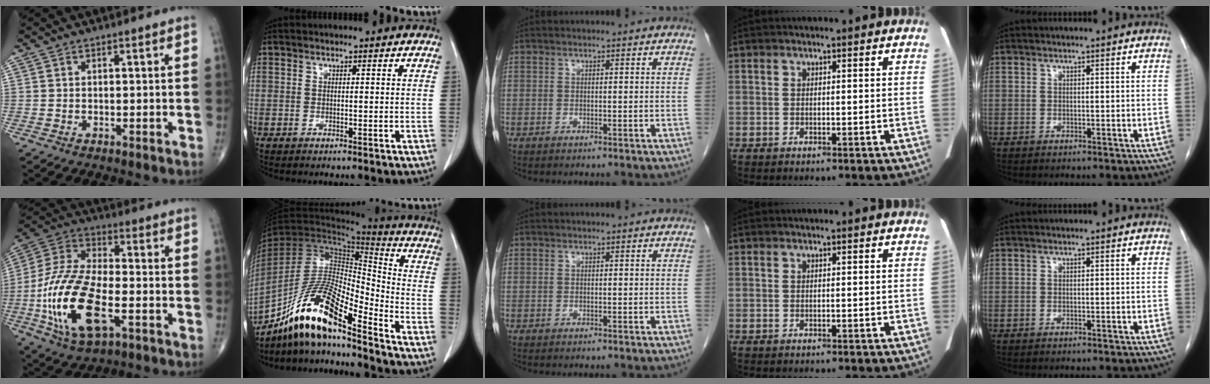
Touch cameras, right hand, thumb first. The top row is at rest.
{"thumb": {"total": 20.6, "force": [-5.9, 9.5, 17.3], "torque": [-0.361, 0.016, -0.104]}, "index": {"total": 17.4, "force": [-12.9, 2.5, 11.4], "torque": [-0.216, -0.002, -0.236]}}